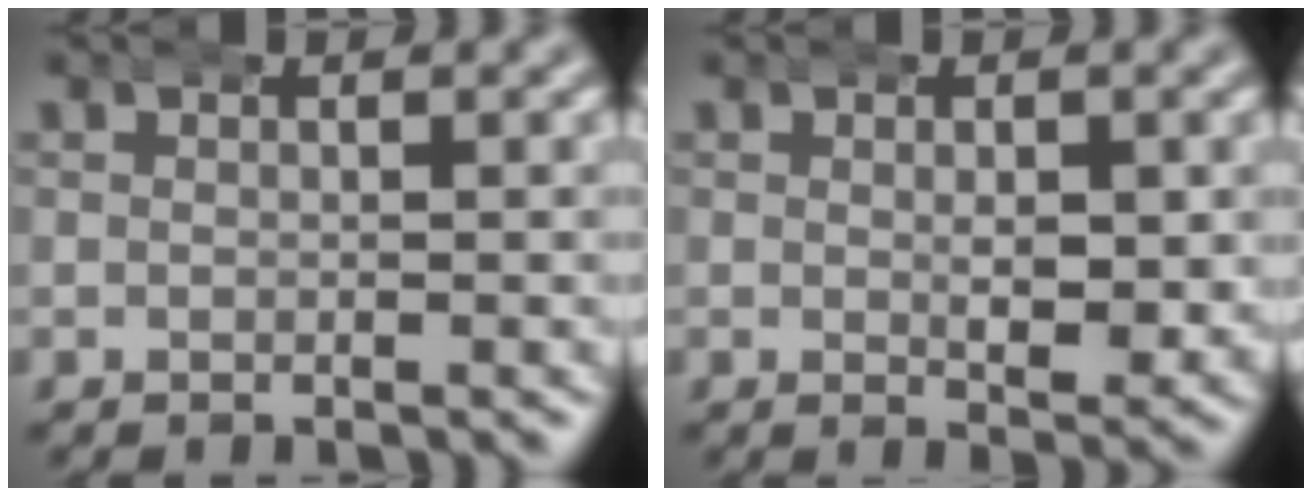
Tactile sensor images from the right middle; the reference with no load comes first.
{"total": 3.0, "force": [0.3, 1.4, 2.6], "torque": [-0.038, -0.011, 0.004]}